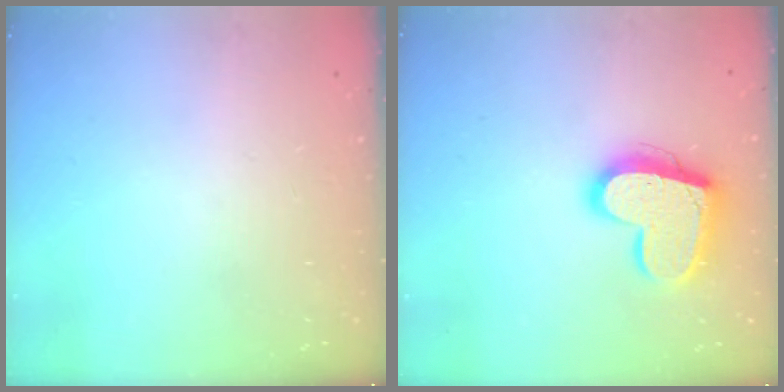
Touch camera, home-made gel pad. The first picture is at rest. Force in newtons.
{"total": 17.0, "press": 16.9, "slide": 1.4}